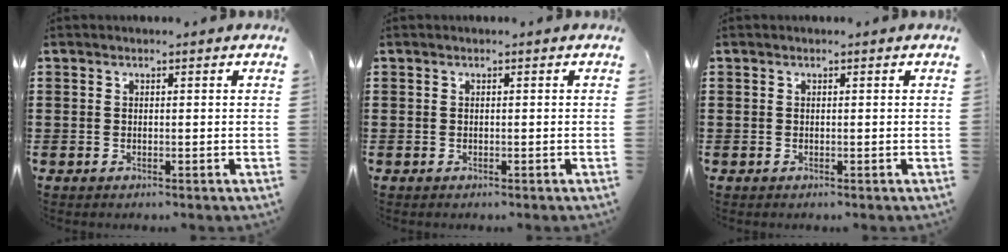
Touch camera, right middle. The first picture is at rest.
{"total": 0.0}
{"total": 0.0}